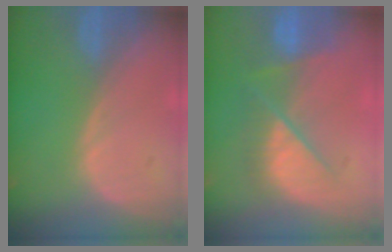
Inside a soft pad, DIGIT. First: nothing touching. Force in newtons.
{"total": 7.8, "press": 7.6, "slide": 2.0}